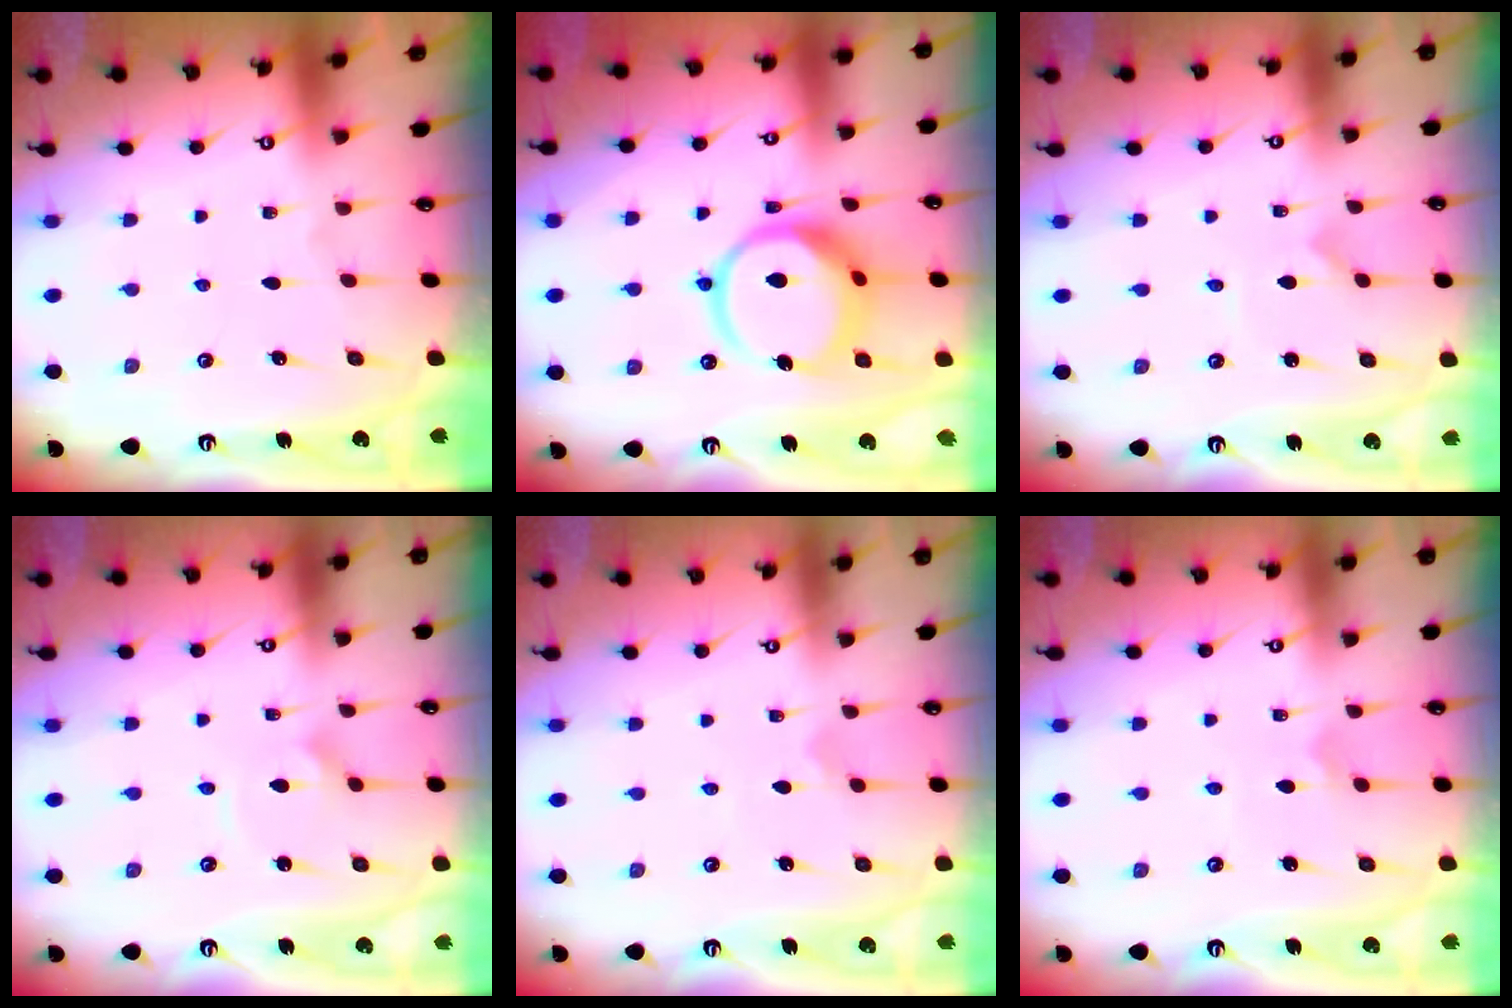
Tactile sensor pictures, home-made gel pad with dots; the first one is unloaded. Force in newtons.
{"total": 13.7, "press": 13.6, "slide": 1.6}
{"total": 0.0}
{"total": 2.6, "press": 2.6, "slide": 0.3}
{"total": 1.9, "press": 1.9, "slide": 0.5}
{"total": 2.9, "press": 2.9, "slide": 0.4}